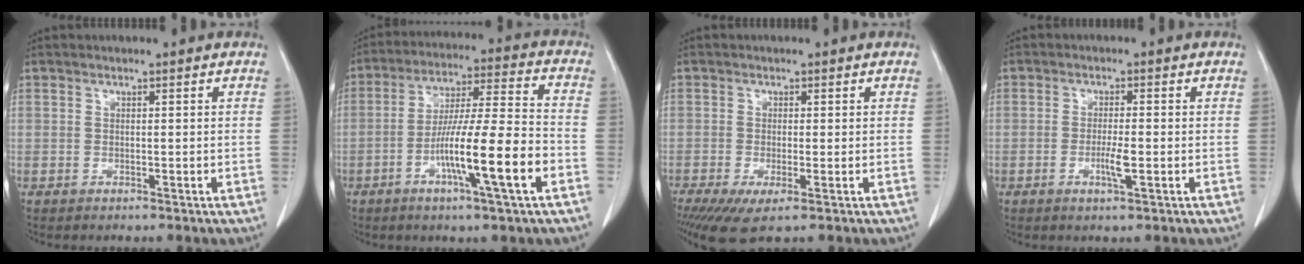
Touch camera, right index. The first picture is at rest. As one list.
[{"total": 14.3, "force": [-5.3, 0.0, 13.3], "torque": [-0.229, -0.002, -0.092]}, {"total": 5.9, "force": [-3.1, 1.4, 4.9], "torque": [-0.083, -0.019, -0.054]}, {"total": 3.2, "force": [-0.9, 0.2, 3.0], "torque": [-0.056, -0.001, -0.015]}]